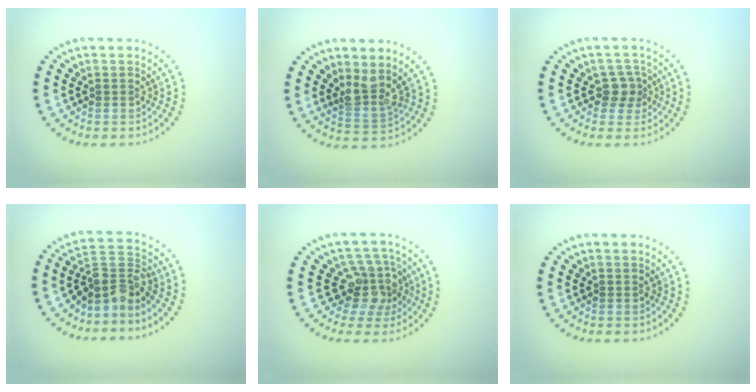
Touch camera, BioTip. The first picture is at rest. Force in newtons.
{"total": 2.6, "press": 1.9, "slide": 1.7}
{"total": 2.0, "press": 1.7, "slide": 1.2}
{"total": 3.5, "press": 2.6, "slide": 2.3}
{"total": 3.7, "press": 2.9, "slide": 2.3}
{"total": 0.0}